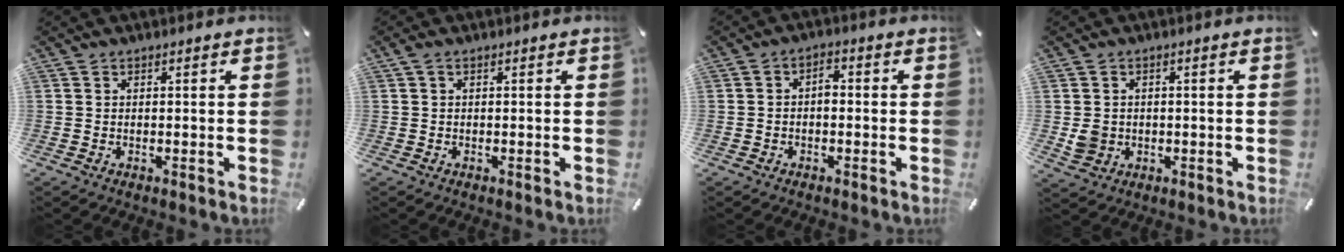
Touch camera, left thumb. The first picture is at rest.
{"total": 0.8, "force": [0.0, 0.2, 0.8], "torque": [-0.017, 0.000, 0.000]}
{"total": 2.7, "force": [-0.6, 1.7, 2.0], "torque": [-0.040, 0.012, -0.013]}
{"total": 4.1, "force": [-0.2, 3.9, 1.2], "torque": [-0.016, -0.001, -0.006]}